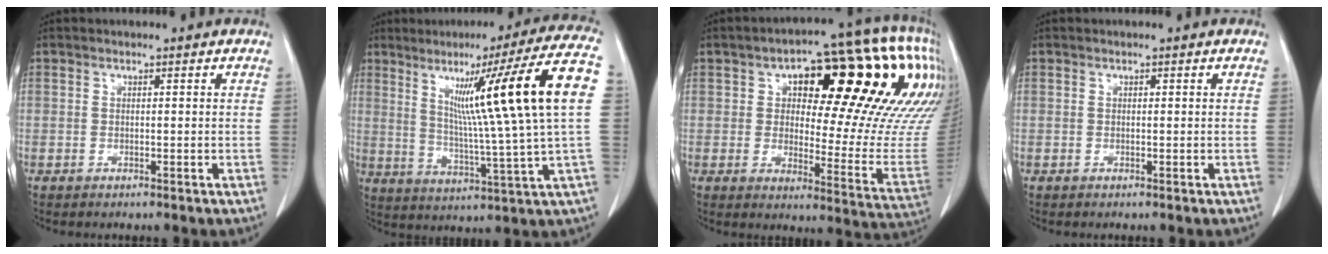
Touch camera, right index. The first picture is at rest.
{"total": 20.2, "force": [4.9, -1.8, 19.5], "torque": [-0.275, 0.008, 0.065]}
{"total": 28.8, "force": [10.9, 8.9, 25.1], "torque": [-0.259, 0.059, 0.162]}
{"total": 0.0}